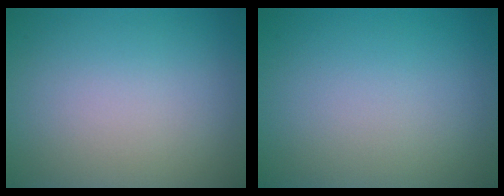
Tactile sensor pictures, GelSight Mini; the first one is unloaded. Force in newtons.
{"total": 0.0}